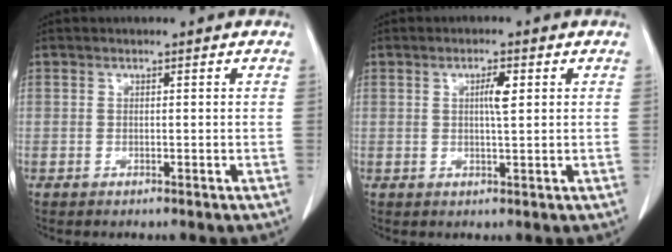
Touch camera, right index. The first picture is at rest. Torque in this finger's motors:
{"motor_torque": [0.16, 0.14, 0.06, 0.05]}